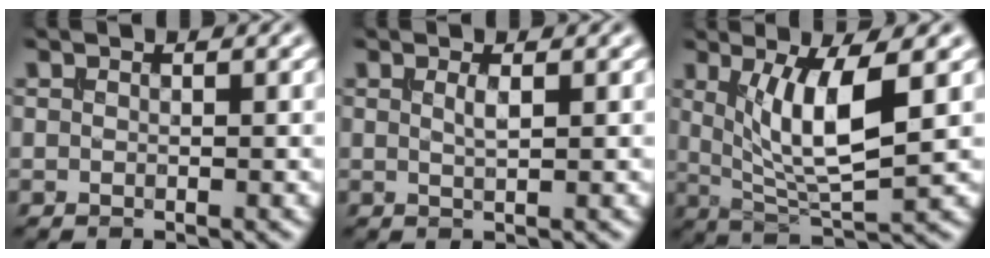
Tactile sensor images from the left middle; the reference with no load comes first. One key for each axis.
{"total": 1.1, "fx": 0.4, "fy": 0.2, "fz": 1.0, "tx": -0.015, "ty": 0.002, "tz": 0.006}
{"total": 6.8, "fx": 1.7, "fy": 1.8, "fz": 6.3, "tx": -0.114, "ty": -0.014, "tz": 0.037}